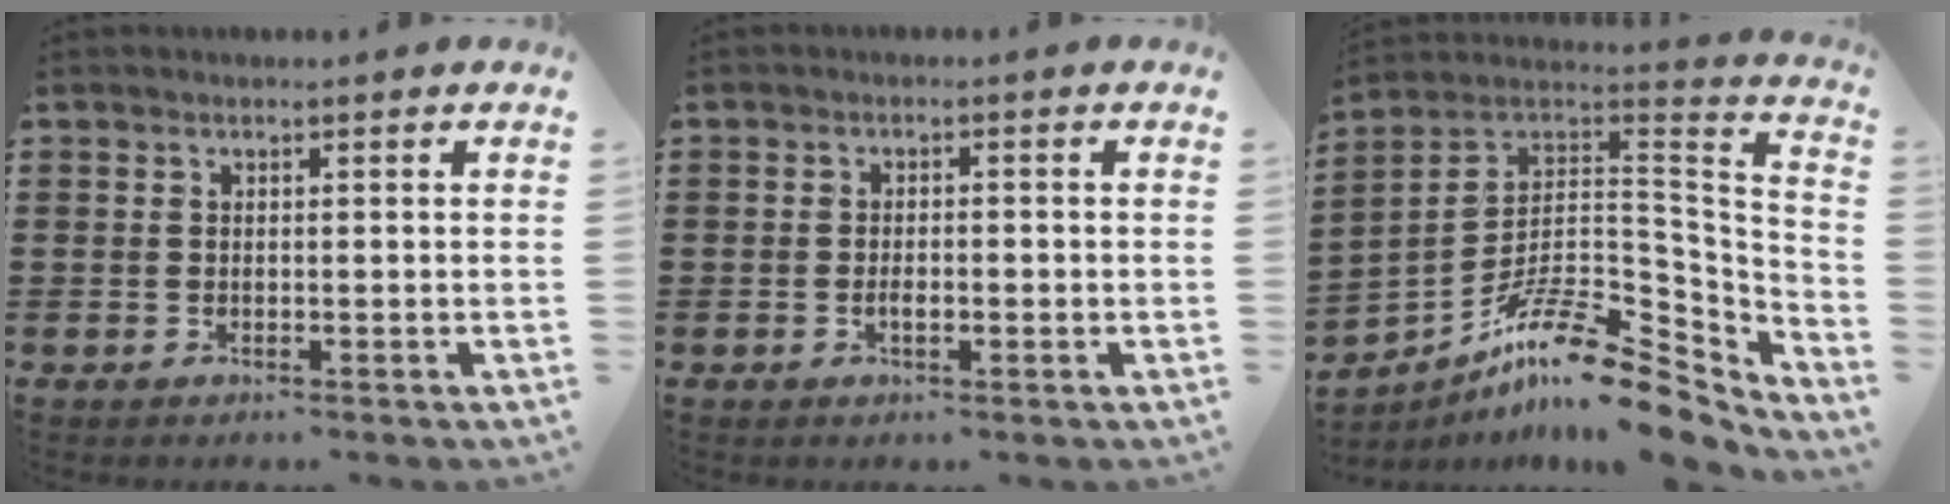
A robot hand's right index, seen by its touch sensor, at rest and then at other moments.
{"total": 2.2, "force": [-0.7, 0.7, 2.0], "torque": [-0.036, 0.001, -0.013]}
{"total": 13.5, "force": [-9.8, 3.9, 8.4], "torque": [-0.144, 0.016, -0.182]}